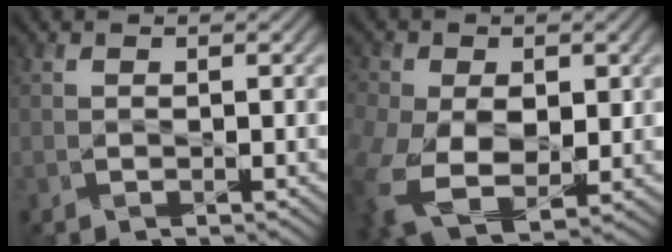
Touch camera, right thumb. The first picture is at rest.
{"total": 12.3, "force": [-2.4, 8.2, 8.8], "torque": [-0.214, -0.053, -0.022]}